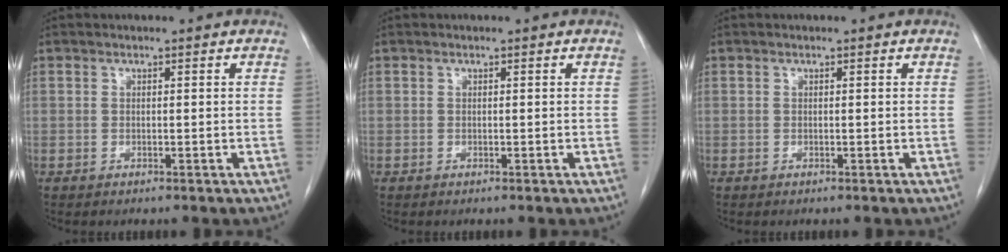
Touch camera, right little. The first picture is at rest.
{"total": 0.0}
{"total": 0.0}